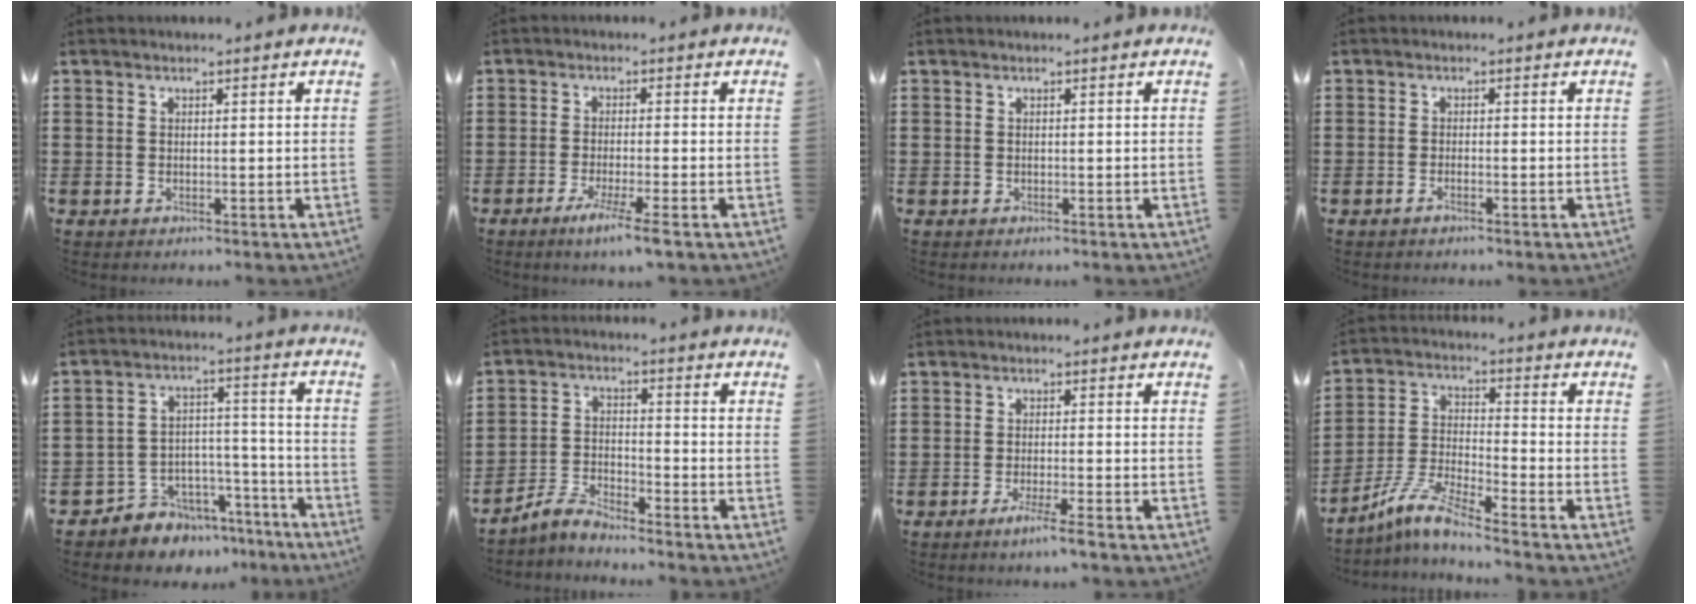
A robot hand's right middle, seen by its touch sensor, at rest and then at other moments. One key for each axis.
{"total": 4.3, "fx": -2.7, "fy": -0.4, "fz": 3.3, "tx": -0.059, "ty": -0.016, "tz": -0.047}
{"total": 0.0}
{"total": 0.9, "fx": -0.6, "fy": 0.1, "fz": 0.6, "tx": -0.012, "ty": -0.003, "tz": -0.011}
{"total": 5.9, "fx": -5.1, "fy": 2.9, "fz": -0.1, "tx": -0.004, "ty": 0.019, "tz": -0.099}
{"total": 4.4, "fx": -4.2, "fy": 0.6, "fz": 1.2, "tx": -0.038, "ty": 0.002, "tz": -0.090}
{"total": 3.3, "fx": -2.3, "fy": -0.4, "fz": 2.4, "tx": -0.036, "ty": -0.006, "tz": -0.039}
{"total": 7.5, "fx": -6.4, "fy": 0.1, "fz": 3.9, "tx": -0.096, "ty": -0.013, "tz": -0.132}